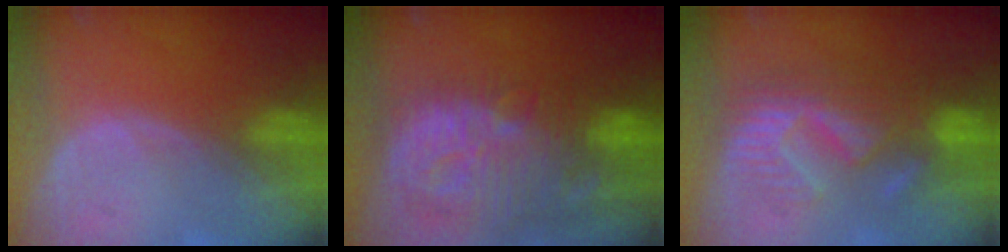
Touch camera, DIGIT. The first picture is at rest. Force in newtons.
{"total": 14.2, "press": 12.4, "slide": 6.9}
{"total": 8.9, "press": 8.7, "slide": 1.5}